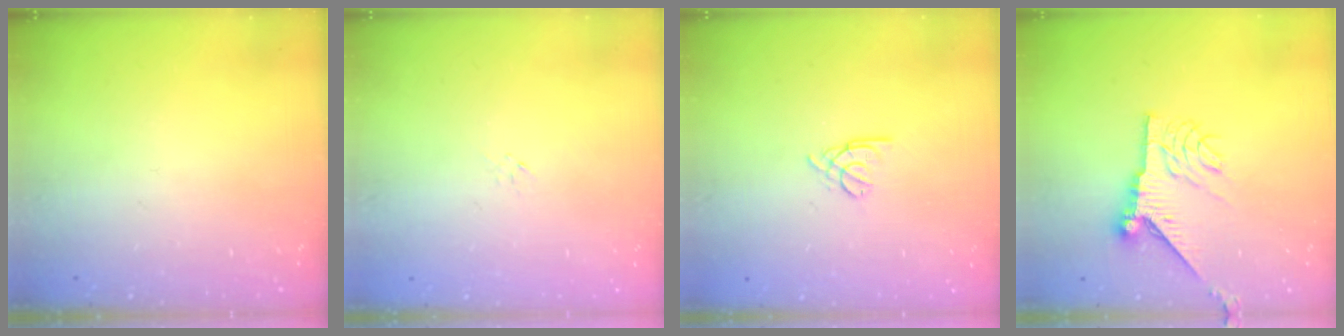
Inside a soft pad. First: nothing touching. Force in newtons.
{"total": 0.0}
{"total": 1.7, "press": 1.7, "slide": 0.4}
{"total": 10.1, "press": 10.1, "slide": 0.3}